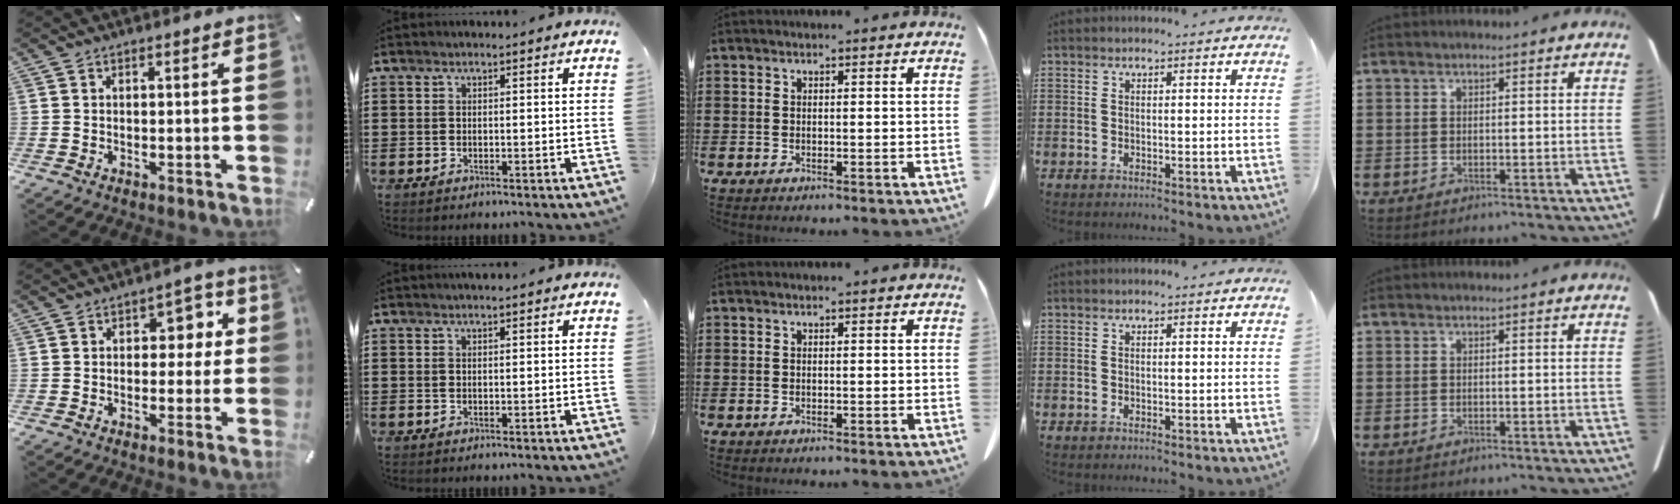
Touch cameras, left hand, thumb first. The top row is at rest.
{"thumb": {"total": 6.6, "force": [1.0, 4.9, 4.3], "torque": [-0.036, -0.002, 0.005]}, "index": {"total": 0.9, "force": [0.8, 0.0, 0.5], "torque": [-0.011, 0.001, 0.015]}}